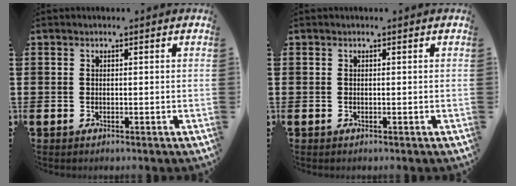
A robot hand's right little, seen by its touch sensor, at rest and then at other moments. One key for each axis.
{"total": 0.0}